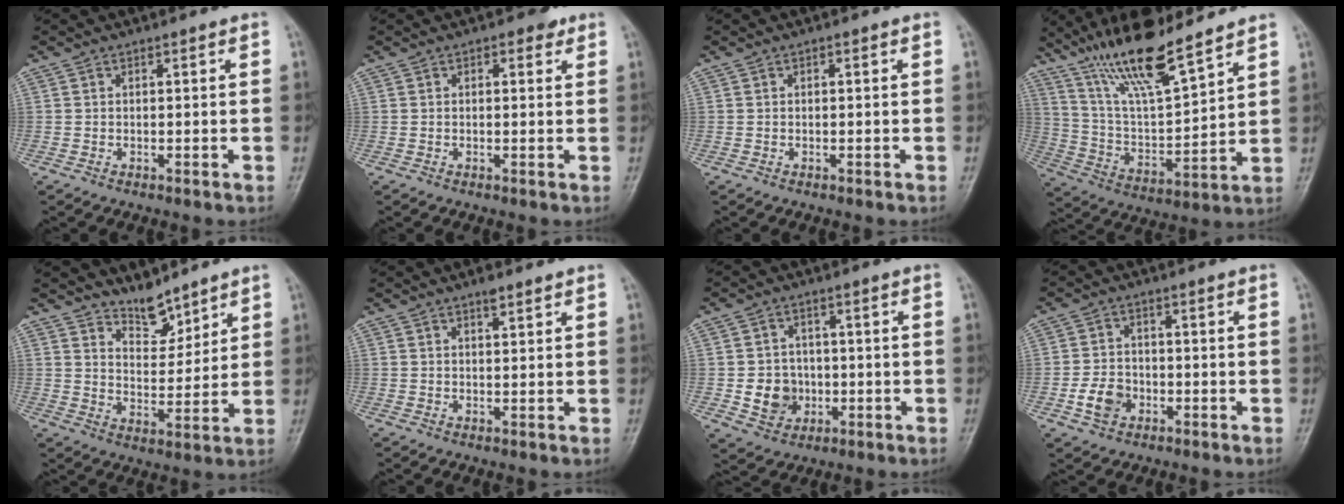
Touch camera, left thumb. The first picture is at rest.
{"total": 2.0, "force": [1.2, 1.2, 1.1], "torque": [-0.001, -0.003, 0.012]}
{"total": 0.0}
{"total": 16.9, "force": [13.1, 3.2, 10.2], "torque": [-0.171, -0.063, 0.248]}
{"total": 6.8, "force": [5.9, 2.7, 1.7], "torque": [-0.002, -0.055, 0.112]}
{"total": 1.9, "force": [1.5, 0.6, 1.0], "torque": [-0.010, -0.009, 0.025]}
{"total": 6.6, "force": [-0.7, 6.0, 2.6], "torque": [-0.014, 0.008, -0.006]}
{"total": 5.0, "force": [-1.7, 4.0, 2.6], "torque": [-0.037, 0.011, -0.032]}